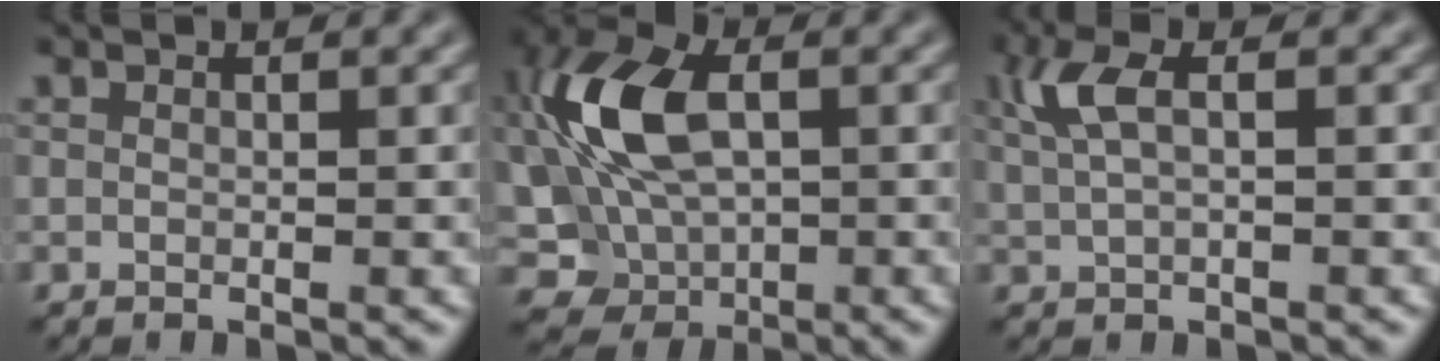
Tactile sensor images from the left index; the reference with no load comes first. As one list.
[{"total": 10.9, "force": [1.1, 7.1, 8.2], "torque": [-0.177, 0.005, 0.014]}, {"total": 3.3, "force": [1.2, 1.2, 2.8], "torque": [-0.066, 0.007, 0.022]}]